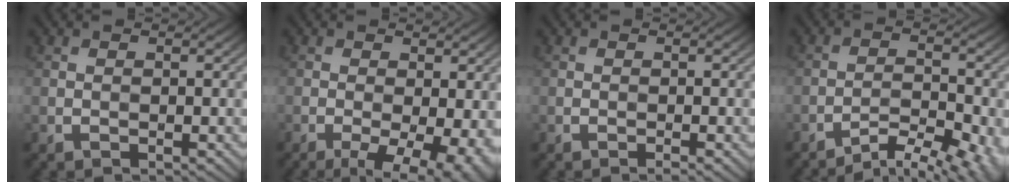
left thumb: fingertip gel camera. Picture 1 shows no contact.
{"total": 8.5, "force": [-3.2, 3.3, 7.2], "torque": [-0.107, -0.014, -0.044]}
{"total": 0.7, "force": [-0.5, 0.0, 0.5], "torque": [-0.009, 0.000, -0.011]}
{"total": 7.0, "force": [-5.1, 2.1, 4.3], "torque": [-0.068, 0.002, -0.080]}